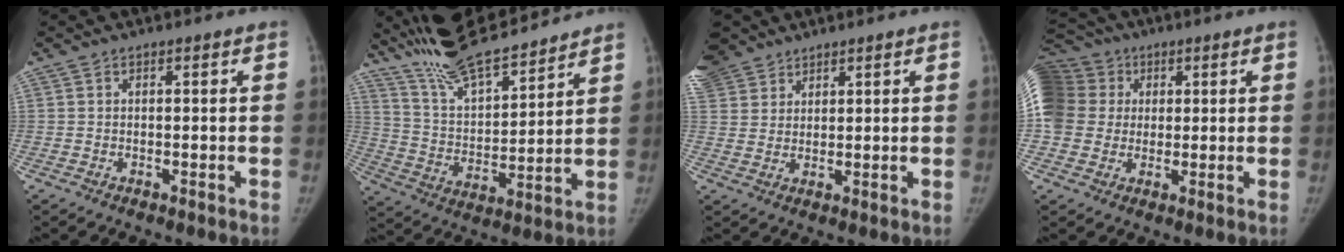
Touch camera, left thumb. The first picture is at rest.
{"total": 16.6, "force": [15.1, 3.0, 6.0], "torque": [-0.087, -0.069, 0.279]}
{"total": 10.8, "force": [7.5, 7.2, 2.6], "torque": [-0.066, 0.007, 0.158]}
{"total": 18.8, "force": [3.9, 16.5, 8.1], "torque": [-0.213, 0.055, 0.077]}